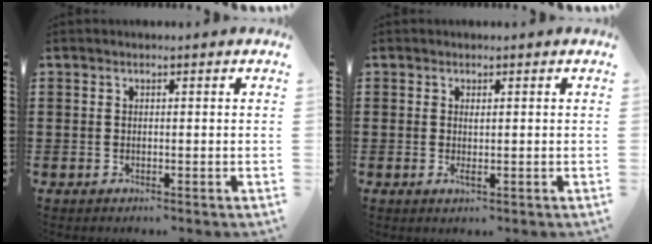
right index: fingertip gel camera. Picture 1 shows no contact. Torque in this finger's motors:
{"motor_torque": [0.13, 0.07, 0.02, 0.00]}